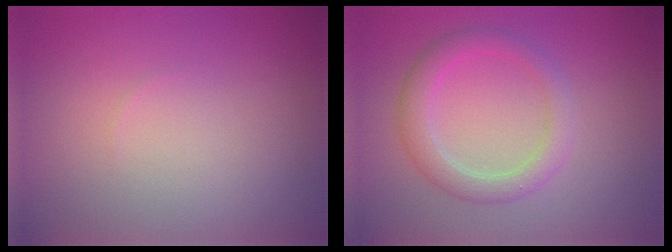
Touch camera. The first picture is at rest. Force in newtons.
{"total": 2.9, "press": 2.9, "slide": 0.2}